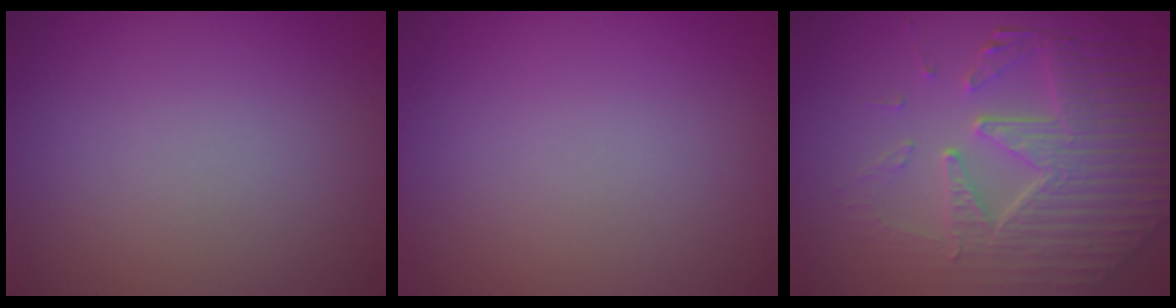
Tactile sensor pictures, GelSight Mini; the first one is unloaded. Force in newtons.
{"total": 0.0}
{"total": 7.9, "press": 5.6, "slide": 5.5}